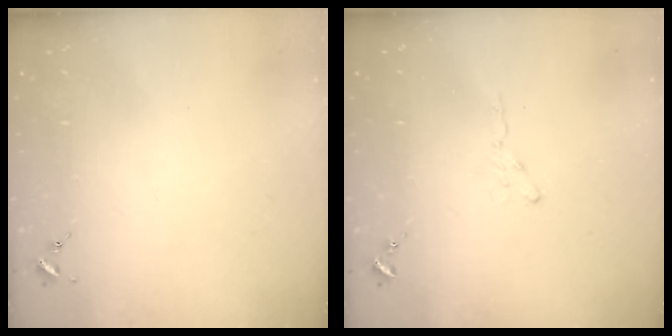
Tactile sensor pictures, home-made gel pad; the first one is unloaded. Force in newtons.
{"total": 3.9, "press": 3.9, "slide": 0.5}